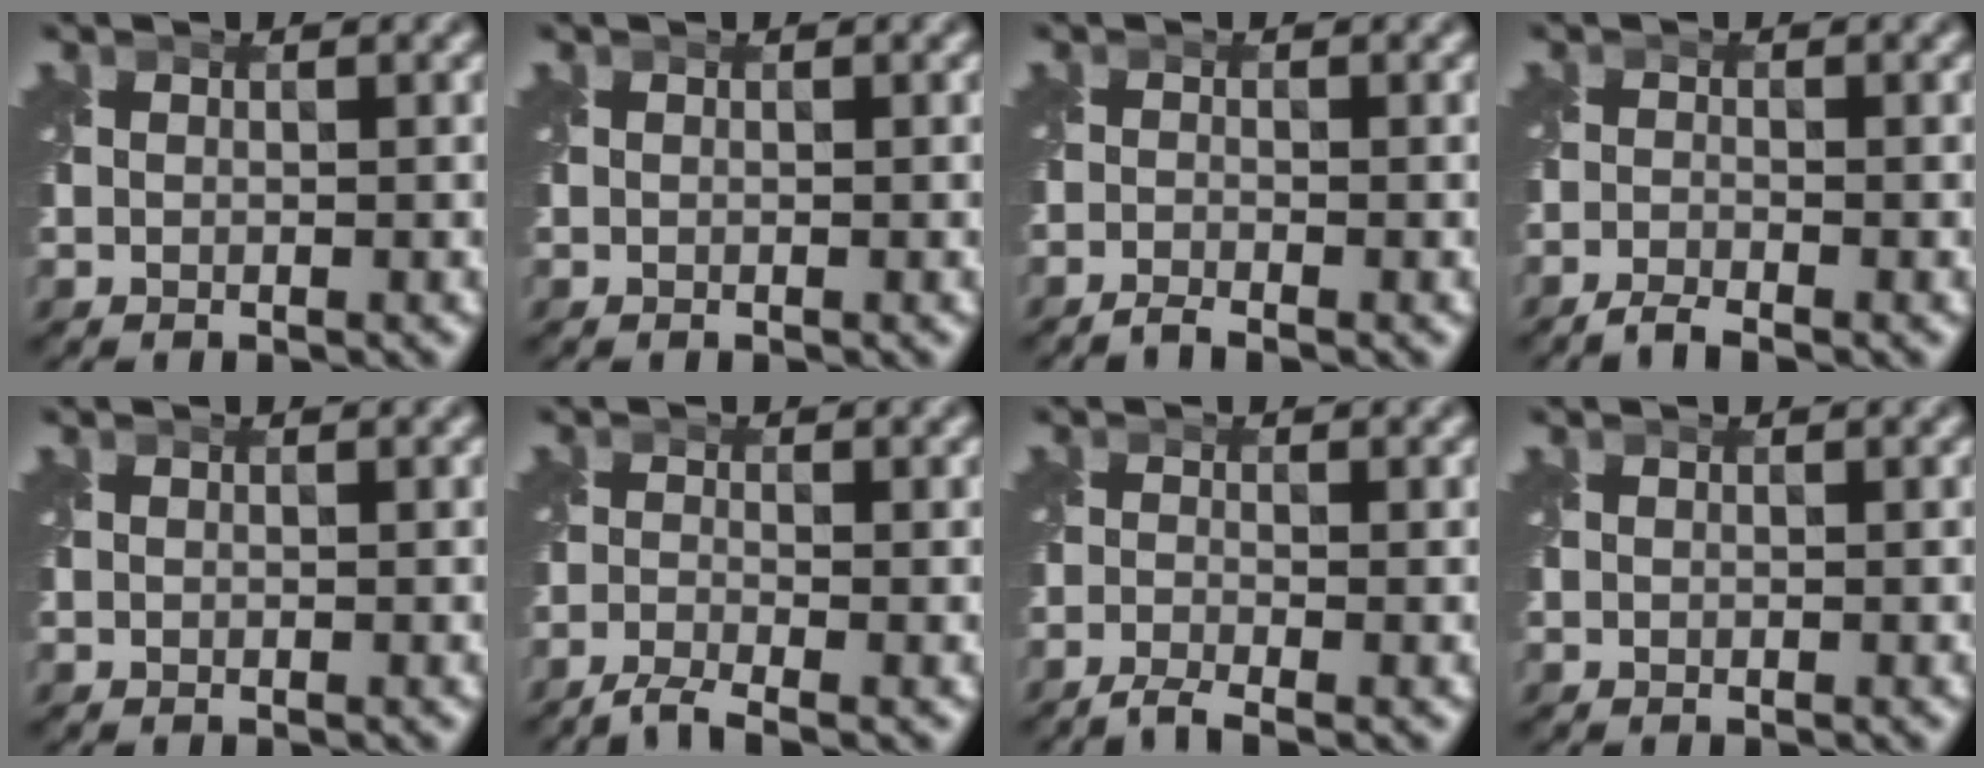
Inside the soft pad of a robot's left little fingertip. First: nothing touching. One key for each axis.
{"total": 0.0}
{"total": 1.3, "fx": -1.1, "fy": 0.0, "fz": 0.6, "tx": -0.009, "ty": -0.007, "tz": -0.031}
{"total": 1.8, "fx": -1.6, "fy": 0.1, "fz": 0.8, "tx": -0.016, "ty": -0.007, "tz": -0.041}
{"total": 0.0}
{"total": 2.6, "fx": -2.1, "fy": 0.3, "fz": 1.4, "tx": -0.029, "ty": -0.010, "tz": -0.057}
{"total": 2.1, "fx": -1.7, "fy": 0.2, "fz": 1.2, "tx": -0.024, "ty": -0.011, "tz": -0.048}
{"total": 0.0}